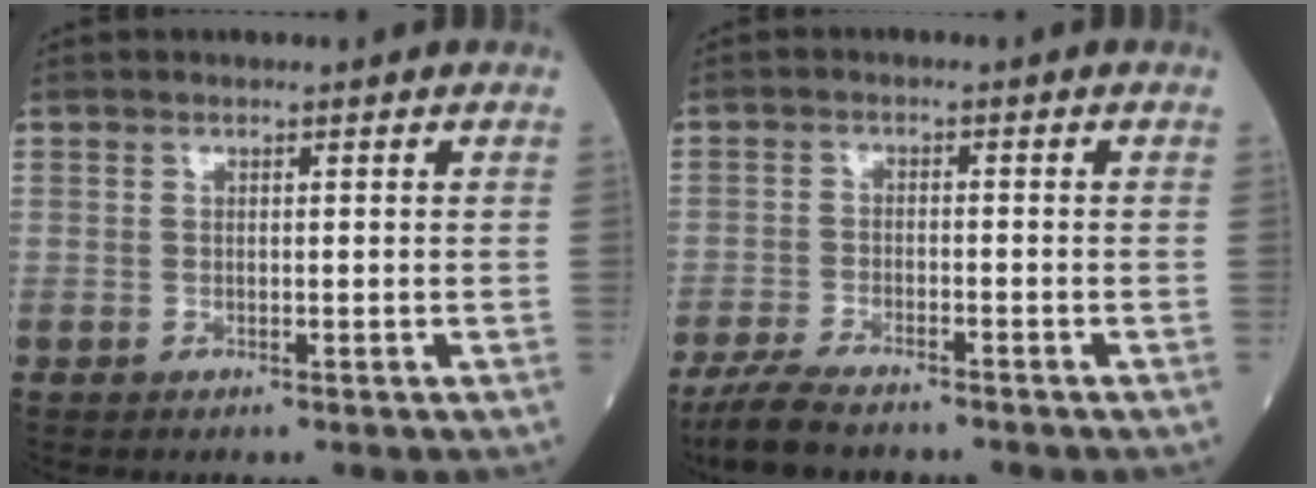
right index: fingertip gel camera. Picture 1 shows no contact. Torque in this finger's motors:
{"motor_torque": [0.00, -0.20, 0.16, 0.02]}